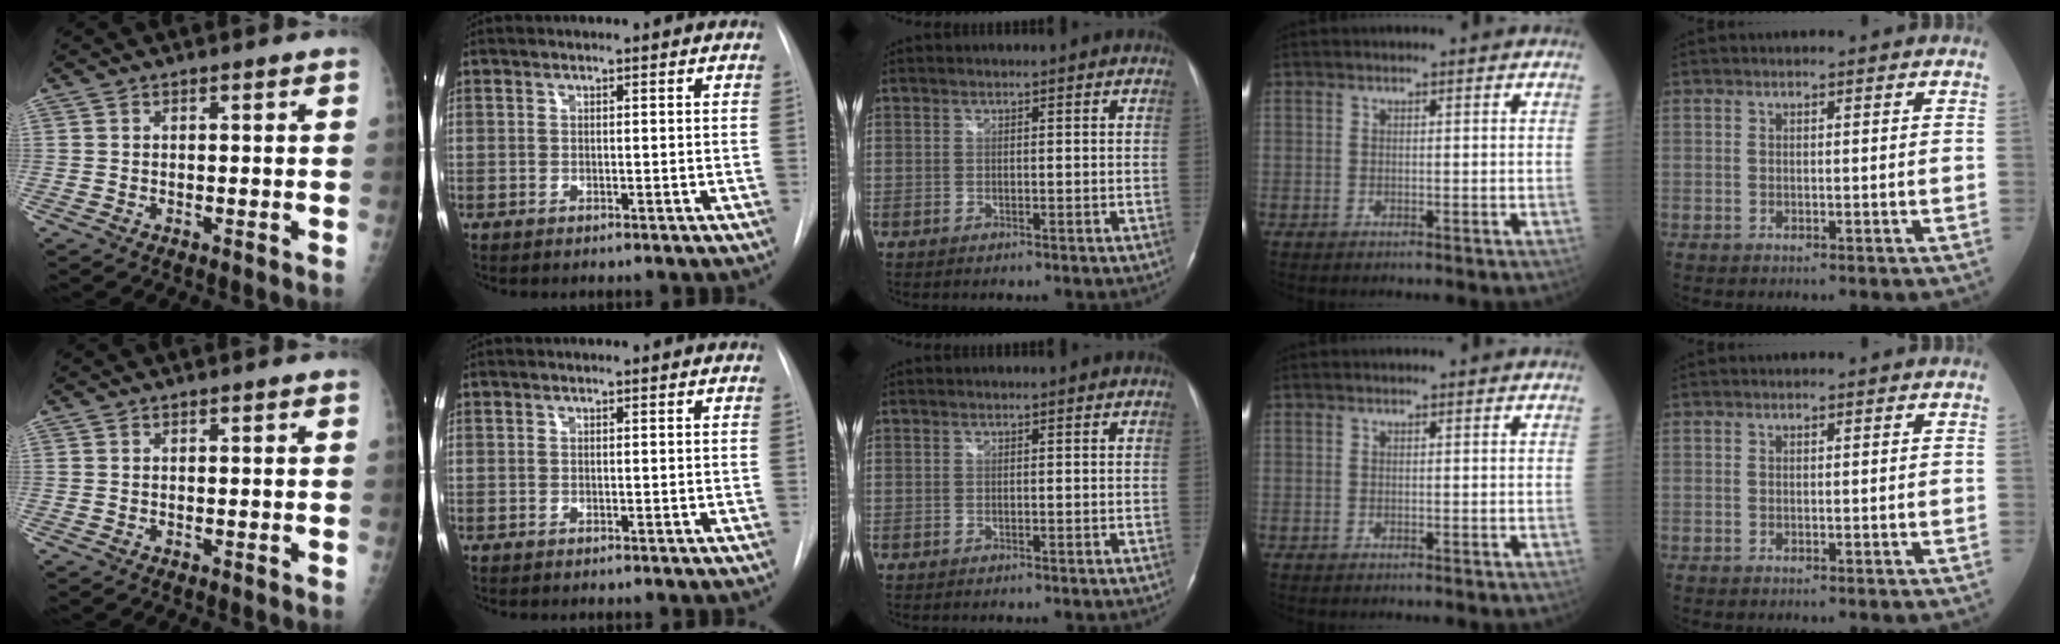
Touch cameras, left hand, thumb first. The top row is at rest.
{}